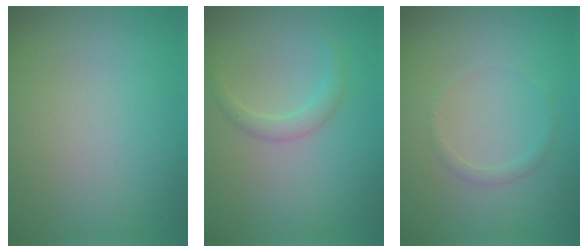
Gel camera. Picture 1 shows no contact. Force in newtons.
{"total": 1.5, "press": 1.5, "slide": 0.1}
{"total": 0.9, "press": 0.9, "slide": 0.0}